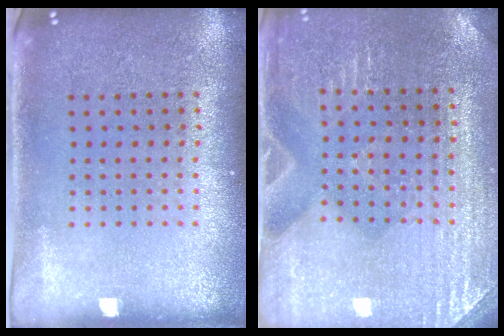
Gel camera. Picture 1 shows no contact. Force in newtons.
{"total": 3.1, "press": 3.1, "slide": 0.4}